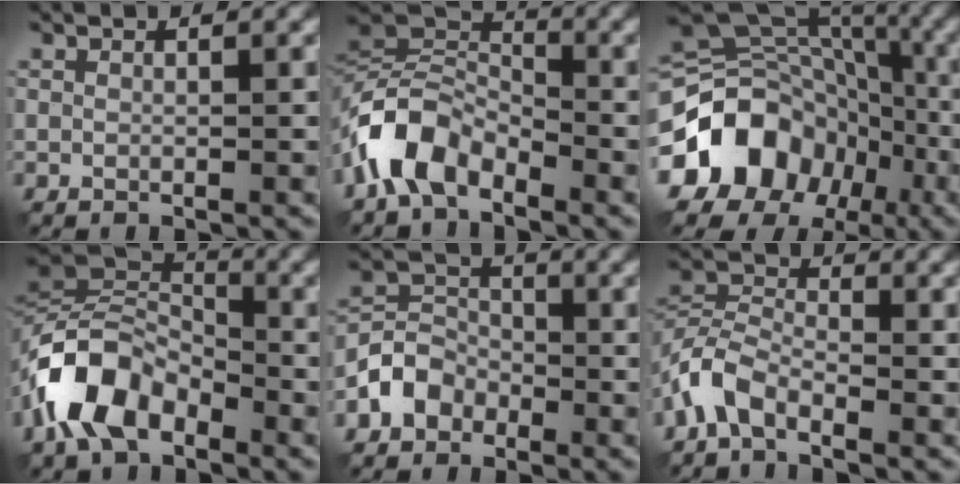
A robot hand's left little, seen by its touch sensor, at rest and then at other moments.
{"total": 6.8, "force": [-4.0, 4.0, 3.8], "torque": [-0.068, 0.005, -0.093]}
{"total": 16.3, "force": [-6.8, 13.2, 6.9], "torque": [-0.140, -0.011, -0.140]}
{"total": 8.7, "force": [-4.6, 5.3, 5.2], "torque": [-0.100, 0.007, -0.102]}
{"total": 3.3, "force": [-2.0, 2.5, 0.9], "torque": [-0.013, 0.011, -0.045]}
{"total": 4.4, "force": [-3.2, 2.0, 2.3], "torque": [-0.053, 0.002, -0.080]}